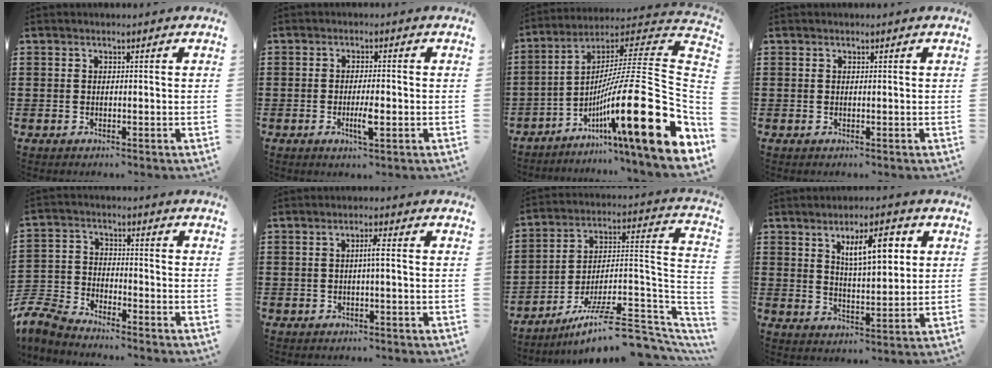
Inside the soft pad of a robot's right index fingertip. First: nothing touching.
{"total": 3.4, "force": [-1.2, 0.6, 3.1], "torque": [-0.059, -0.001, -0.023]}
{"total": 22.6, "force": [-8.1, 3.1, 20.8], "torque": [-0.355, -0.018, -0.145]}
{"total": 0.0}
{"total": 5.7, "force": [-5.6, 1.0, 0.8], "torque": [-0.048, -0.005, -0.120]}
{"total": 2.2, "force": [-0.2, 0.0, 2.2], "torque": [-0.042, 0.000, -0.007]}
{"total": 11.1, "force": [-8.3, 2.4, 6.9], "torque": [-0.108, 0.021, -0.153]}
{"total": 8.2, "force": [3.2, 2.7, 7.0], "torque": [-0.119, 0.000, 0.047]}